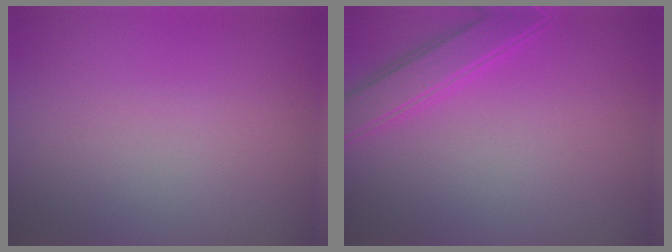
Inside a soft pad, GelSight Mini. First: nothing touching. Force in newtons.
{"total": 3.1, "press": 3.1, "slide": 0.1}